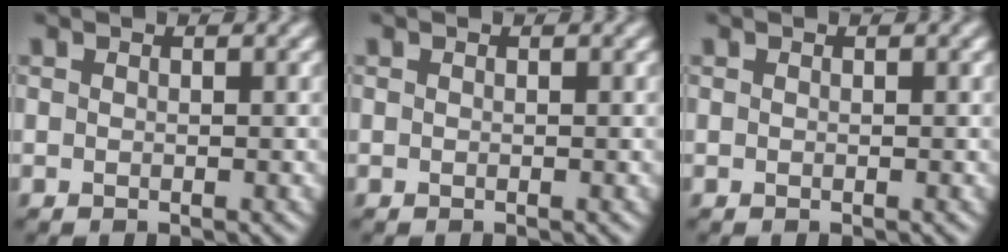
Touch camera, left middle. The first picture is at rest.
{"total": 0.0}
{"total": 0.0}